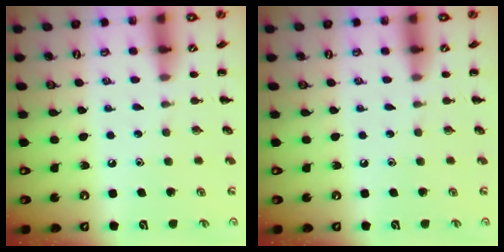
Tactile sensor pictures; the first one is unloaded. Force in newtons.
{"total": 0.0}